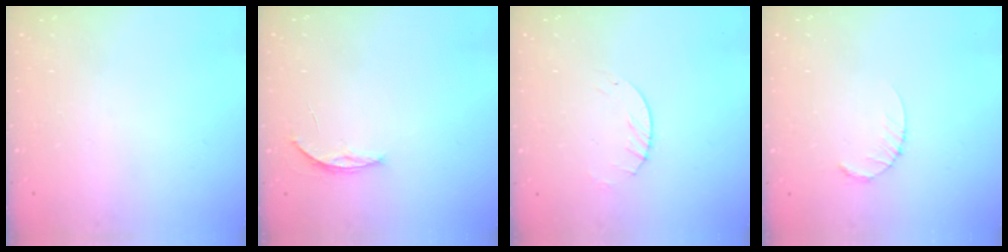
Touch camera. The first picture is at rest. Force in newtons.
{"total": 3.7, "press": 3.7, "slide": 0.5}
{"total": 2.6, "press": 2.6, "slide": 0.3}
{"total": 2.6, "press": 2.6, "slide": 0.4}